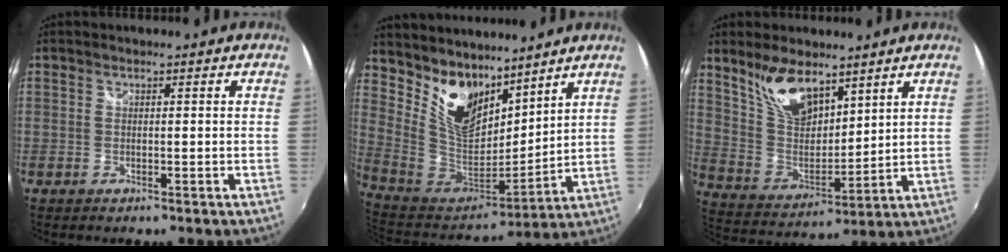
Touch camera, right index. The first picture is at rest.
{"total": 15.2, "force": [10.3, 8.2, 7.6], "torque": [-0.161, -0.005, 0.207]}
{"total": 12.5, "force": [8.7, 5.5, 7.2], "torque": [-0.139, 0.007, 0.179]}